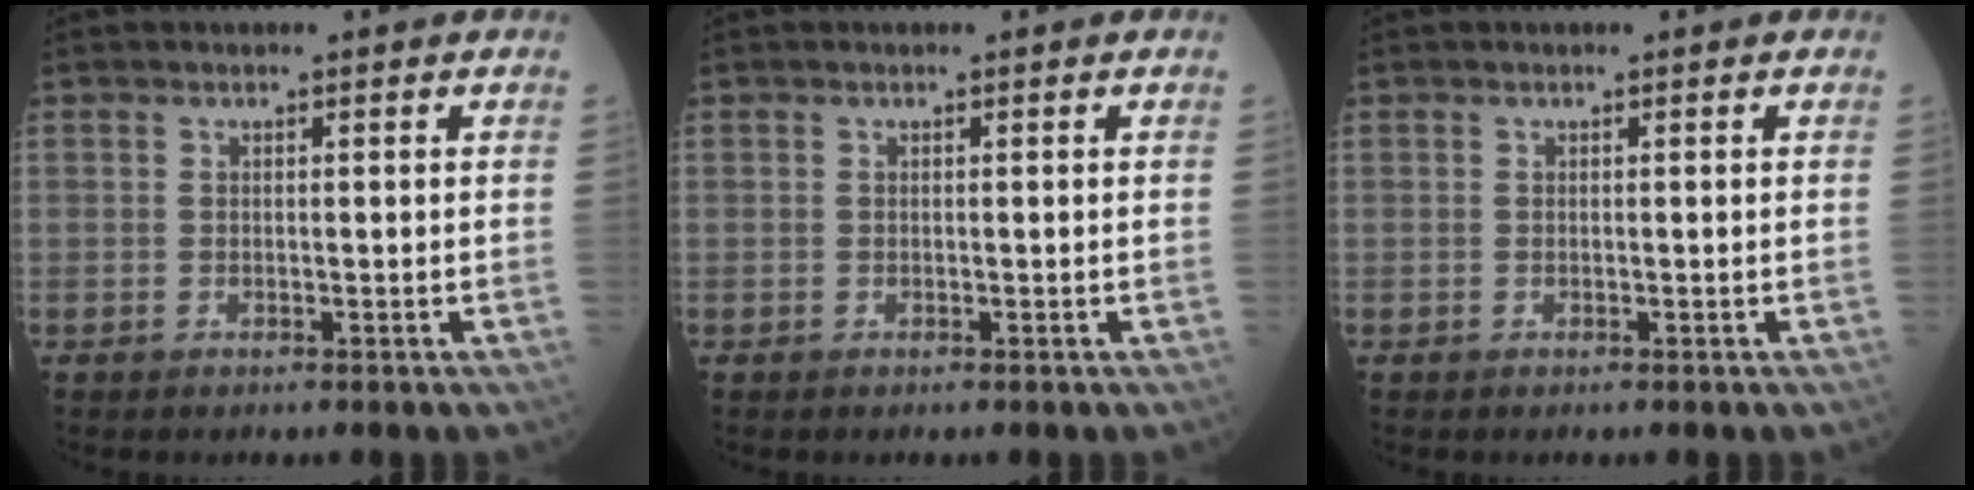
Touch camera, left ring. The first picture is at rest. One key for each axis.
{"total": 0.0}
{"total": 0.0}